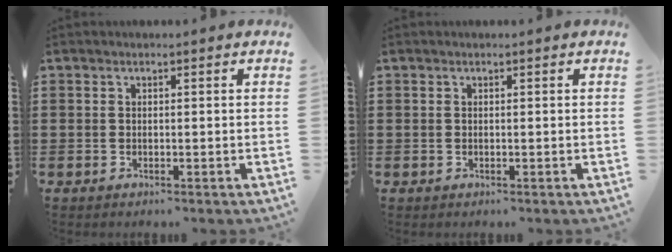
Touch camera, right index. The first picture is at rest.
{"total": 0.0}